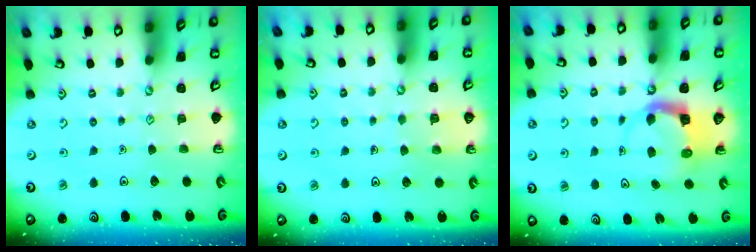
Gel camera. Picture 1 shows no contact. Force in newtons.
{"total": 3.3, "press": 3.3, "slide": 0.2}
{"total": 3.9, "press": 3.9, "slide": 0.3}